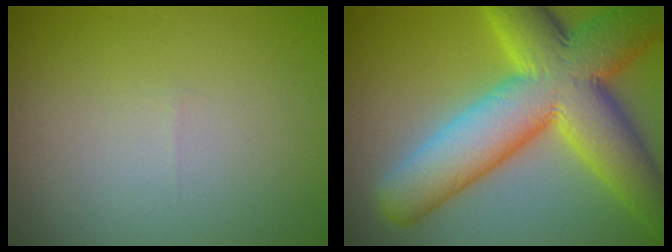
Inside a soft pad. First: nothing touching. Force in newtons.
{"total": 13.1, "press": 13.1, "slide": 0.4}